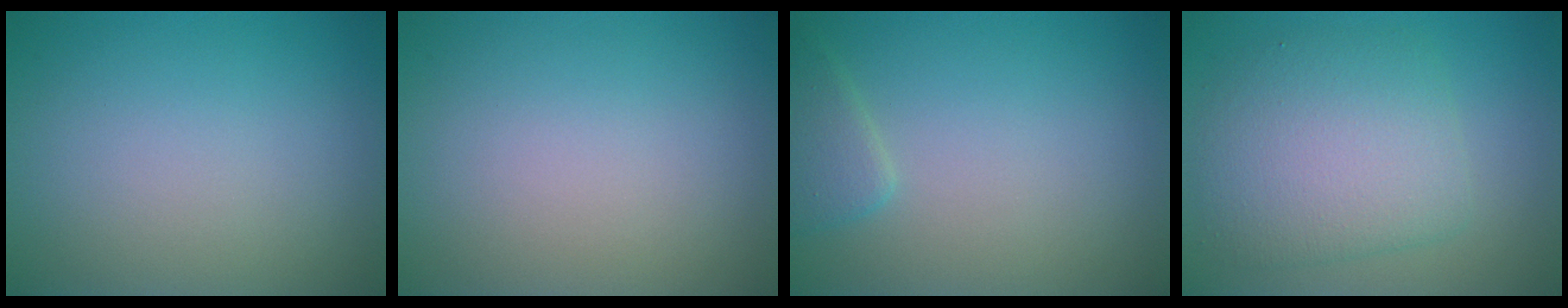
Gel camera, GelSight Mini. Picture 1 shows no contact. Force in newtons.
{"total": 0.0}
{"total": 1.8, "press": 1.8, "slide": 0.1}
{"total": 6.1, "press": 6.1, "slide": 0.2}